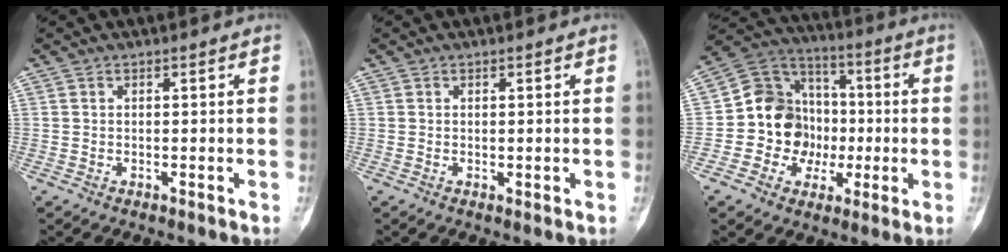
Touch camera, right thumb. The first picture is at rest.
{"total": 0.5, "force": [0.1, 0.3, 0.4], "torque": [-0.008, -0.002, 0.002]}
{"total": 15.1, "force": [-1.4, 13.4, 6.9], "torque": [-0.059, 0.037, -0.024]}